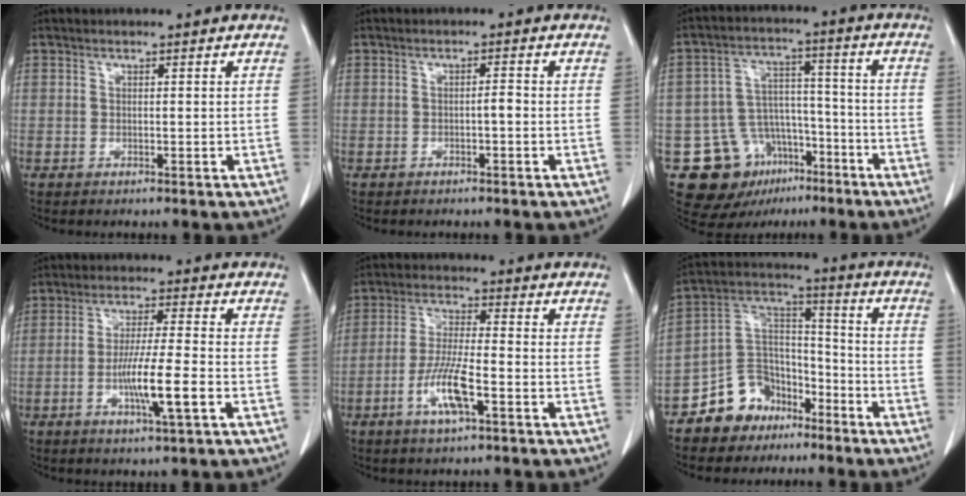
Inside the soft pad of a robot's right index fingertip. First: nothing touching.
{"total": 1.3, "force": [-0.5, 0.2, 1.1], "torque": [-0.018, 0.003, -0.009]}
{"total": 13.0, "force": [-7.0, 9.8, 4.8], "torque": [-0.075, 0.051, -0.095]}
{"total": 8.5, "force": [-2.8, -0.1, 8.0], "torque": [-0.146, -0.010, -0.051]}
{"total": 8.0, "force": [-3.5, 1.1, 7.1], "torque": [-0.145, -0.007, -0.066]}
{"total": 10.7, "force": [-7.3, 7.6, 2.3], "torque": [-0.043, 0.055, -0.128]}